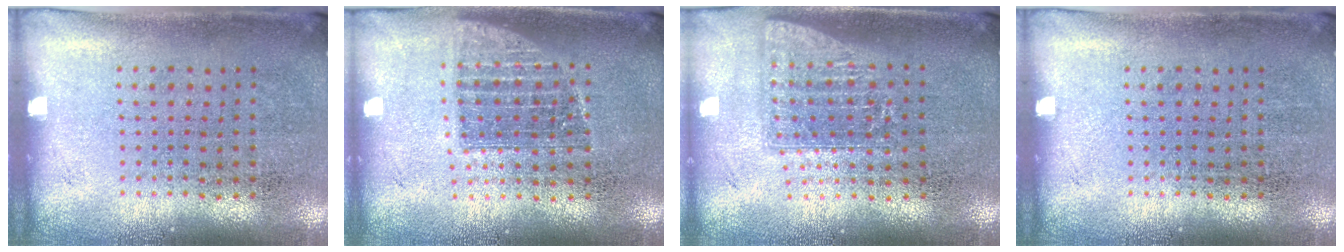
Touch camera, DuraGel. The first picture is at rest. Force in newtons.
{"total": 1.2, "press": 1.0, "slide": 0.7}
{"total": 1.7, "press": 1.3, "slide": 1.0}
{"total": 0.0}